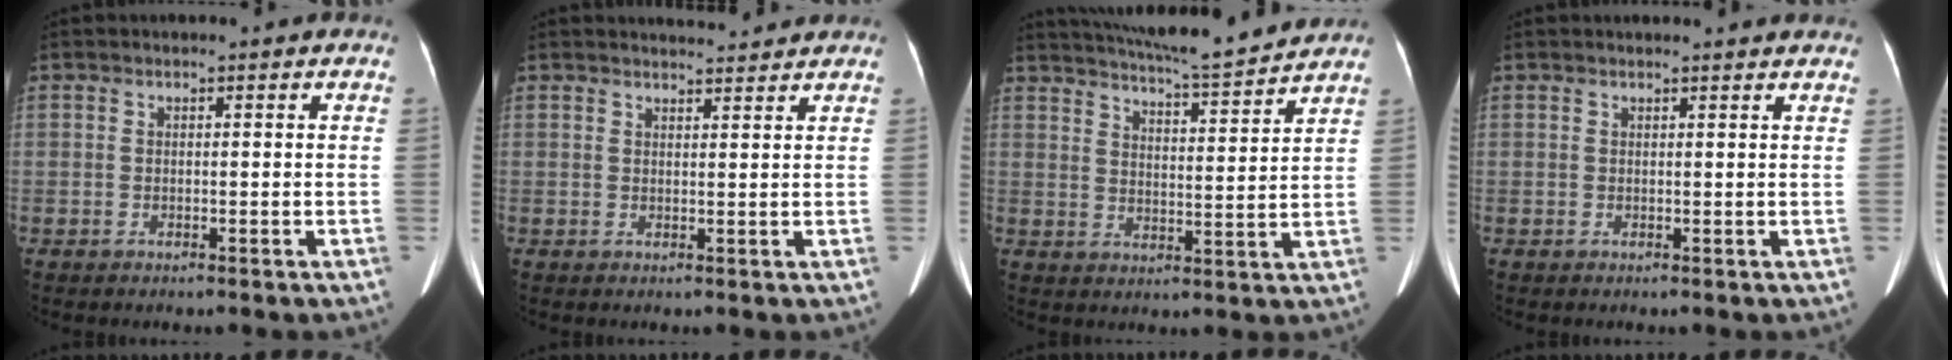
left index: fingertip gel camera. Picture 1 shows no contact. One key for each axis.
{"total": 3.9, "fx": 3.9, "fy": 0.3, "fz": 0.5, "tx": -0.014, "ty": 0.012, "tz": 0.052}
{"total": 14.3, "fx": 13.2, "fy": 0.1, "fz": 5.3, "tx": -0.094, "ty": 0.000, "tz": 0.192}
{"total": 5.2, "fx": 5.0, "fy": 0.4, "fz": 1.5, "tx": -0.019, "ty": 0.019, "tz": 0.047}